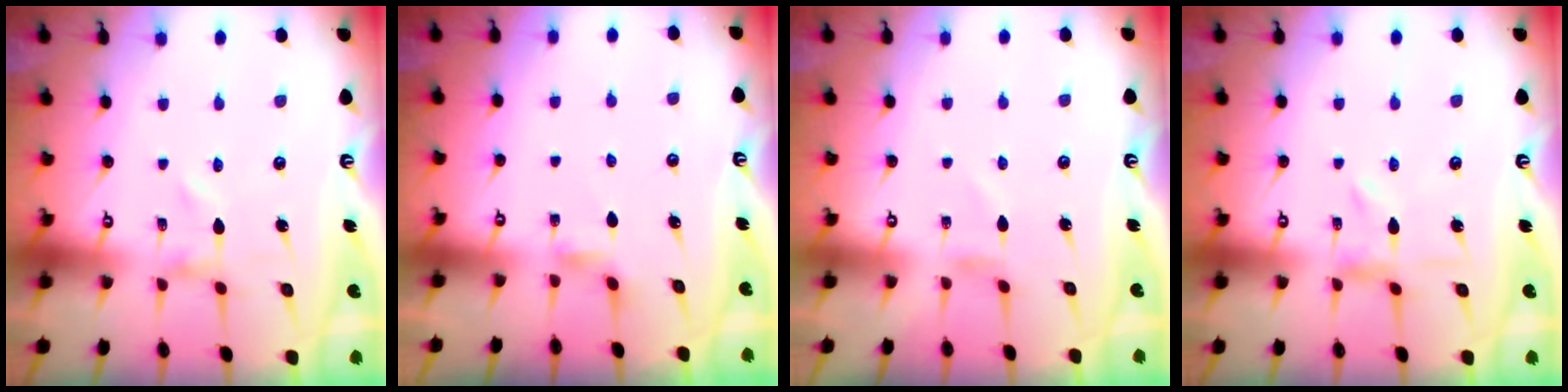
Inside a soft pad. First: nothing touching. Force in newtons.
{"total": 2.1, "press": 2.1, "slide": 0.3}
{"total": 1.1, "press": 1.0, "slide": 0.3}
{"total": 2.4, "press": 2.4, "slide": 0.3}